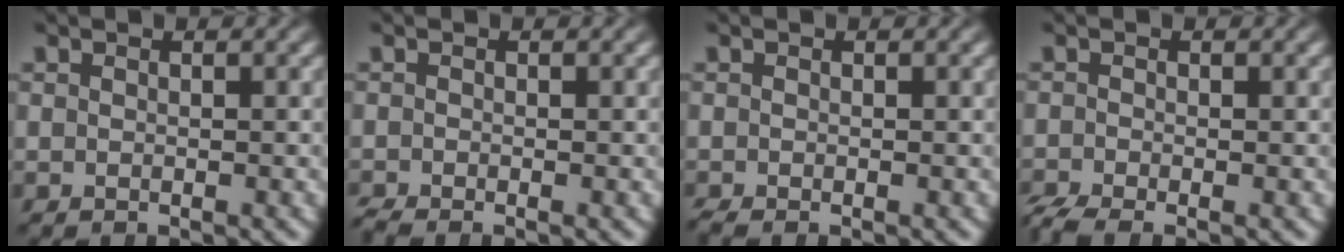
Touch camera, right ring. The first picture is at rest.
{"total": 1.5, "force": [-1.2, 0.8, 0.3], "torque": [-0.008, -0.009, -0.018]}
{"total": 1.2, "force": [-1.0, 0.6, 0.3], "torque": [-0.010, -0.011, -0.010]}
{"total": 2.7, "force": [-2.0, 1.4, 1.1], "torque": [-0.025, -0.014, -0.028]}